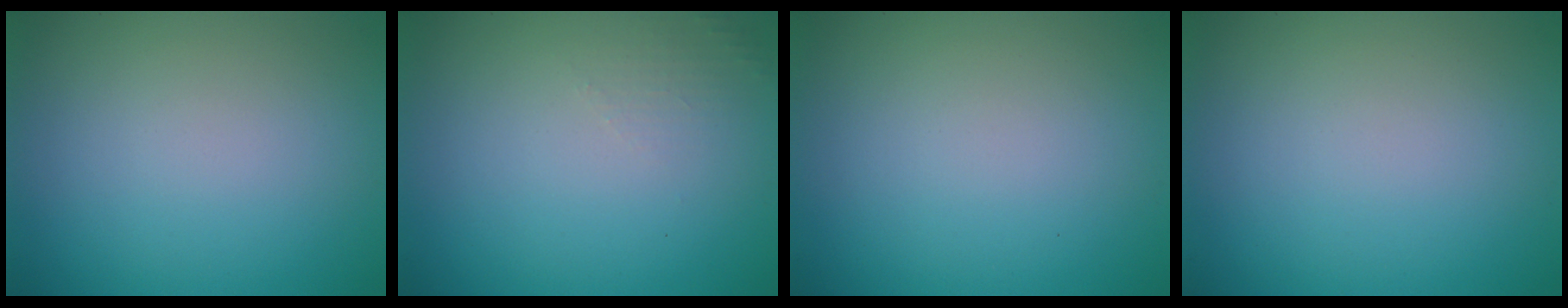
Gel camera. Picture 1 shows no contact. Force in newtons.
{"total": 1.1, "press": 1.1, "slide": 0.3}
{"total": 0.0}
{"total": 0.0}